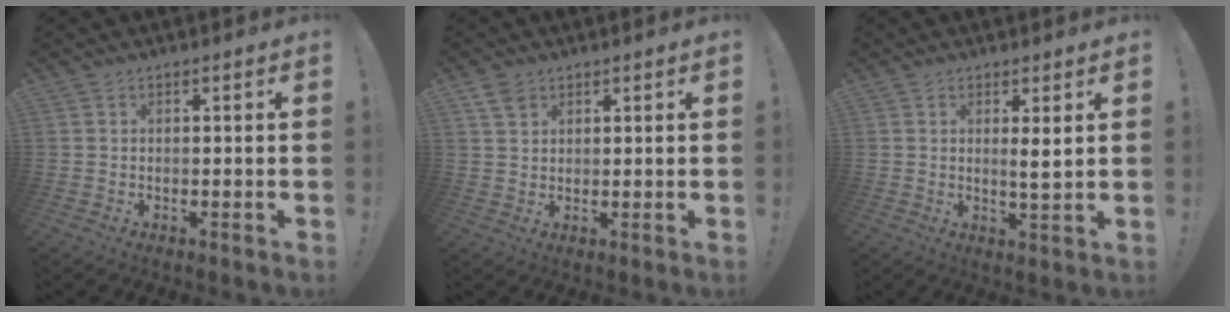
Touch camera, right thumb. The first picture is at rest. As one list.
[{"total": 4.1, "force": [2.6, 2.7, 1.6], "torque": [-0.023, -0.010, 0.050]}, {"total": 3.4, "force": [1.3, 0.0, 3.1], "torque": [-0.044, -0.016, 0.017]}]